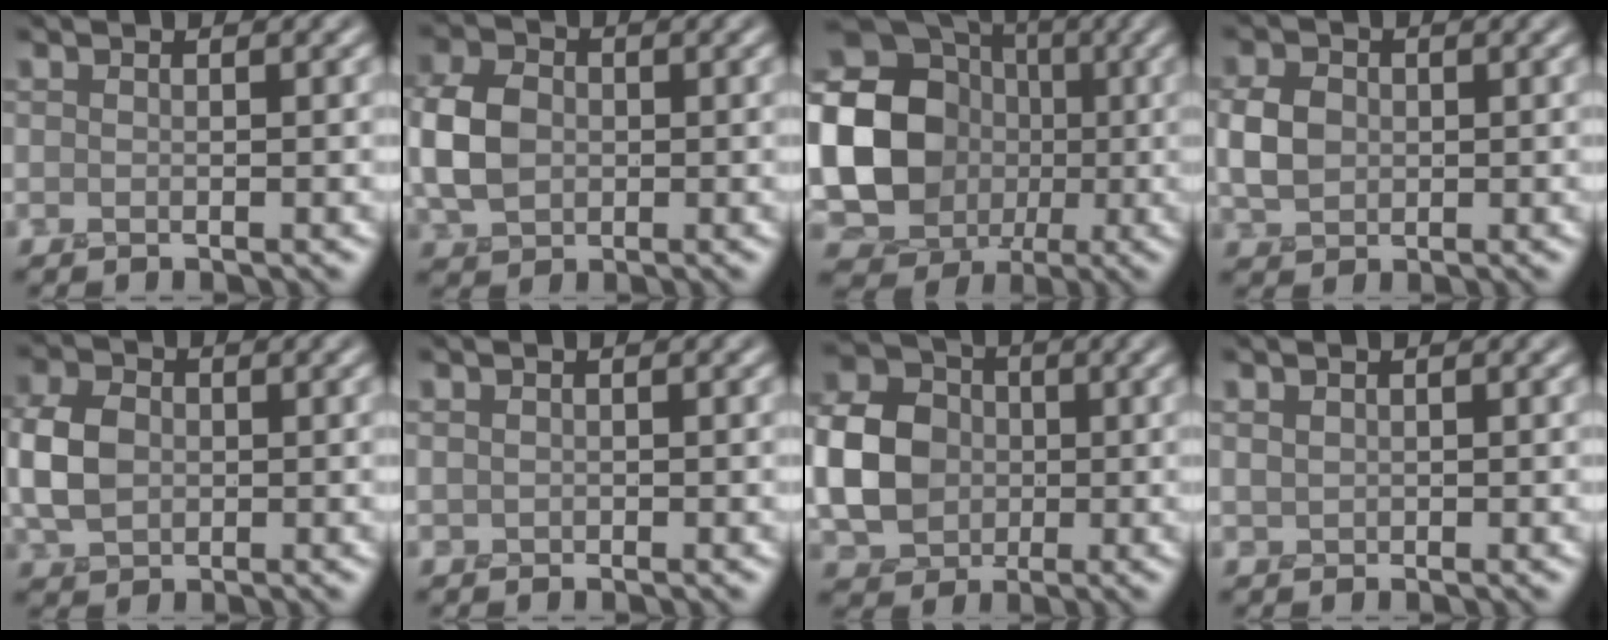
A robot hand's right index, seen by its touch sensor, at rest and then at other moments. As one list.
[{"total": 5.4, "force": [-0.1, 4.1, 3.5], "torque": [-0.087, 0.007, -0.010]}, {"total": 19.4, "force": [0.0, 17.5, 8.4], "torque": [-0.216, 0.008, -0.039]}, {"total": 3.3, "force": [0.1, 2.6, 2.0], "torque": [-0.050, 0.003, -0.002]}, {"total": 4.8, "force": [0.0, 3.6, 3.2], "torque": [-0.078, 0.006, -0.006]}, {"total": 0.5, "force": [0.1, 0.4, 0.3], "torque": [-0.006, 0.003, 0.000]}, {"total": 7.0, "force": [-0.2, 5.7, 4.0], "torque": [-0.095, 0.013, -0.012]}, {"total": 0.7, "force": [0.4, 0.5, 0.3], "torque": [-0.007, 0.003, 0.008]}]